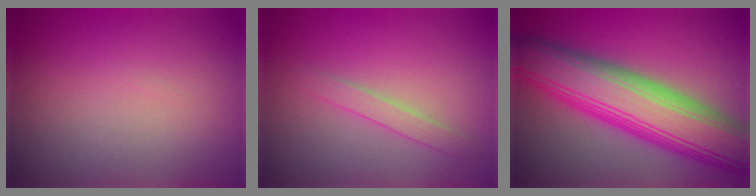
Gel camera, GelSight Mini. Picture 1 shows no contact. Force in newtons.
{"total": 1.5, "press": 1.5, "slide": 0.1}
{"total": 11.8, "press": 11.8, "slide": 0.4}